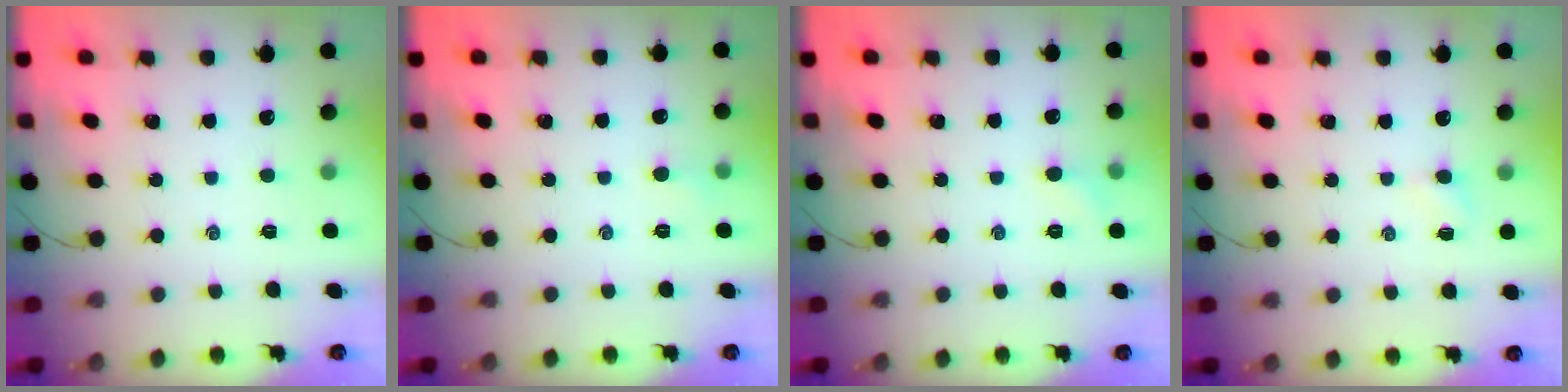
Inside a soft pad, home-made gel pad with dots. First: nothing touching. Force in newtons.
{"total": 2.6, "press": 2.5, "slide": 0.8}
{"total": 3.8, "press": 3.6, "slide": 1.2}
{"total": 2.6, "press": 2.5, "slide": 0.9}